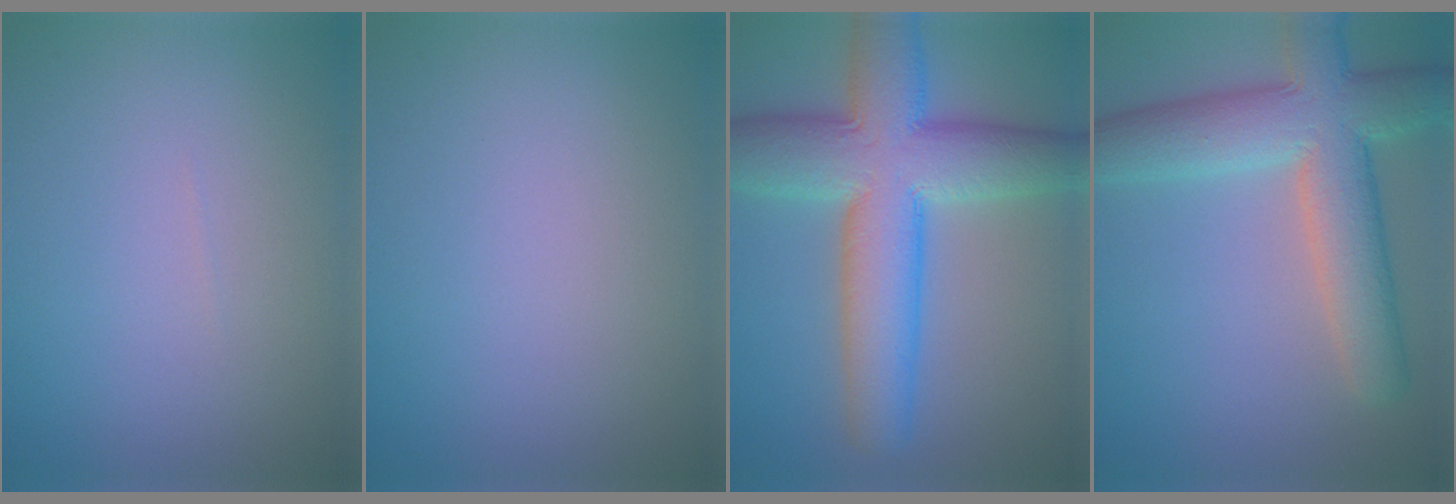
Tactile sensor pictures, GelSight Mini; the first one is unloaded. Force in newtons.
{"total": 0.0}
{"total": 10.5, "press": 10.5, "slide": 0.3}
{"total": 8.7, "press": 8.7, "slide": 0.6}